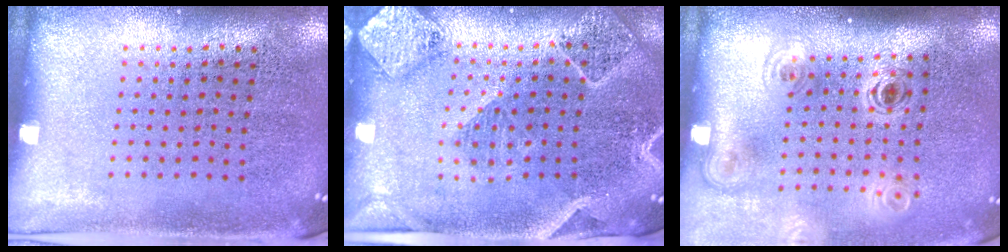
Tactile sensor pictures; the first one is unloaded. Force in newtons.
{"total": 2.3, "press": 2.1, "slide": 0.9}
{"total": 2.0, "press": 1.4, "slide": 1.5}